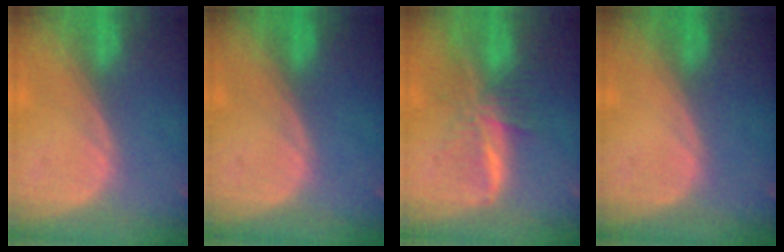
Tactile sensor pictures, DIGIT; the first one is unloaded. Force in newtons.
{"total": 0.0}
{"total": 8.1, "press": 6.8, "slide": 4.3}
{"total": 0.0}